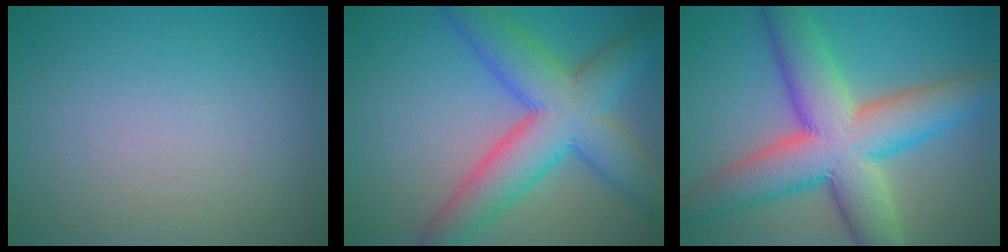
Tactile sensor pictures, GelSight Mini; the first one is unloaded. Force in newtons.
{"total": 9.5, "press": 9.5, "slide": 0.4}
{"total": 11.4, "press": 11.4, "slide": 0.4}